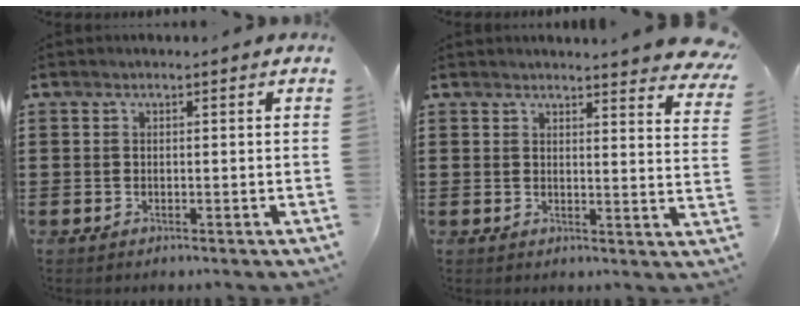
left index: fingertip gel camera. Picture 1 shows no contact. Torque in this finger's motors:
{"motor_torque": [0.00, -0.97, 0.24, 0.09]}